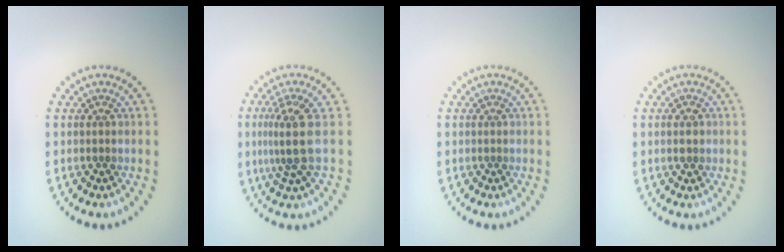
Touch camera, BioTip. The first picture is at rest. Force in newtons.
{"total": 3.4, "press": 2.5, "slide": 2.2}
{"total": 0.0}
{"total": 1.5, "press": 1.5, "slide": 0.1}